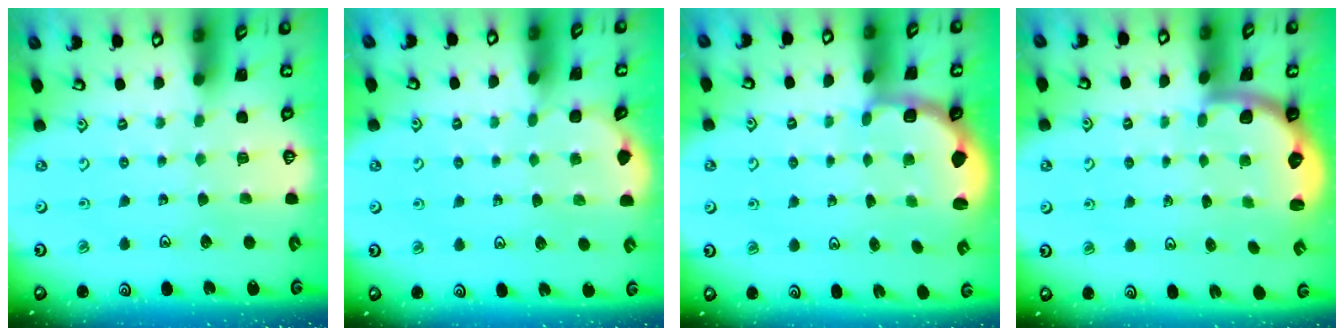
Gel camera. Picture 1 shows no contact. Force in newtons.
{"total": 2.1, "press": 2.1, "slide": 0.2}
{"total": 2.8, "press": 2.2, "slide": 1.7}
{"total": 2.3, "press": 2.1, "slide": 0.8}